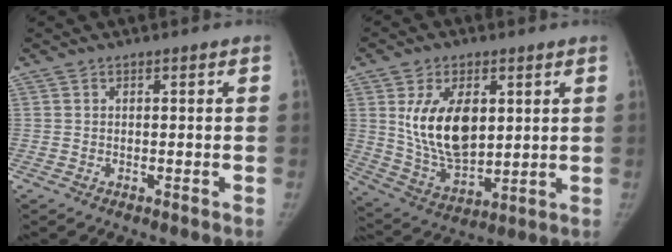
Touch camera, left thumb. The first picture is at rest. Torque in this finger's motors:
{"motor_torque": [2.06, 2.09, 1.42, -1.35, 0.16]}